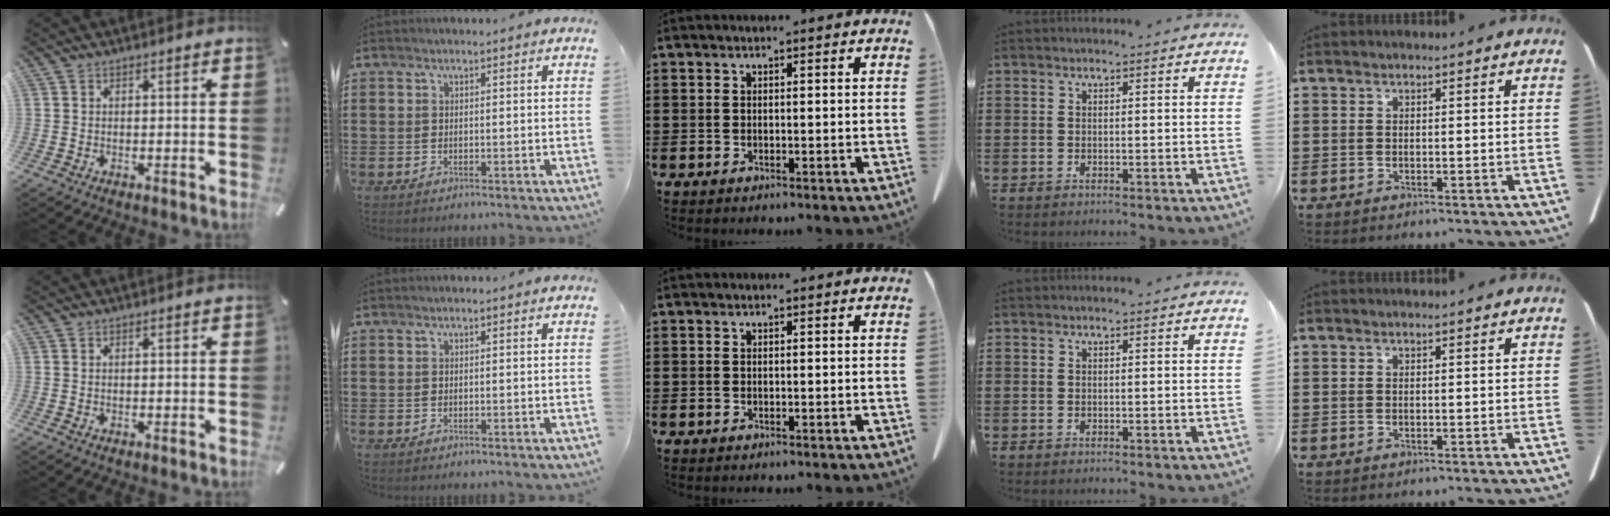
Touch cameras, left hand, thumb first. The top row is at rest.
{}